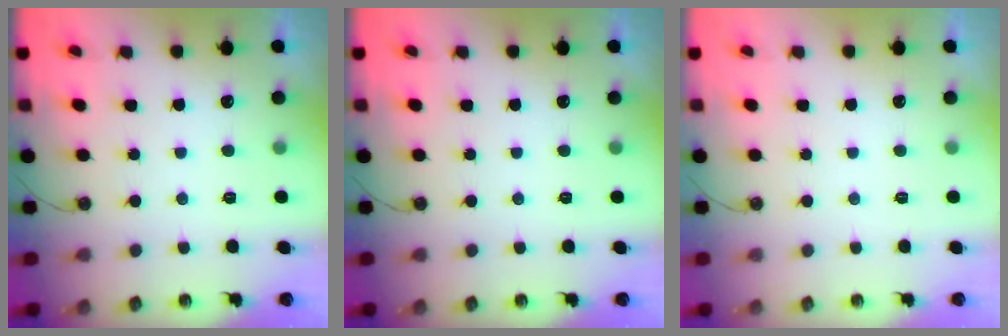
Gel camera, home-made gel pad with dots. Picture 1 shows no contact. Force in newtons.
{"total": 0.0}
{"total": 0.0}